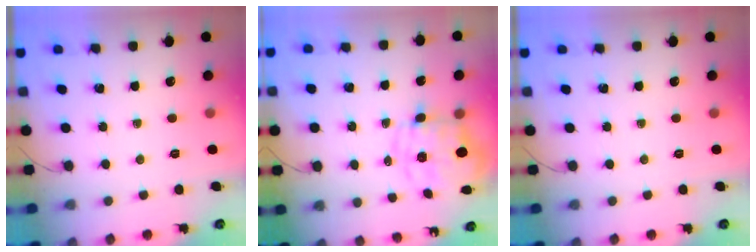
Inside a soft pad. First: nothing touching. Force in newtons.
{"total": 4.2, "press": 3.7, "slide": 2.0}
{"total": 0.0}